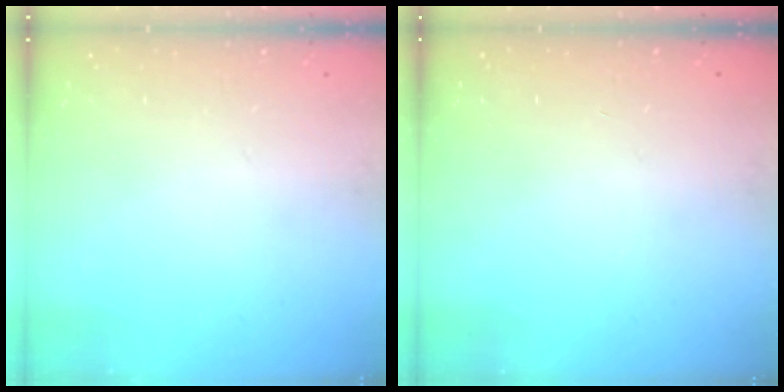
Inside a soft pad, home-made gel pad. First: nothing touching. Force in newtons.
{"total": 0.0}